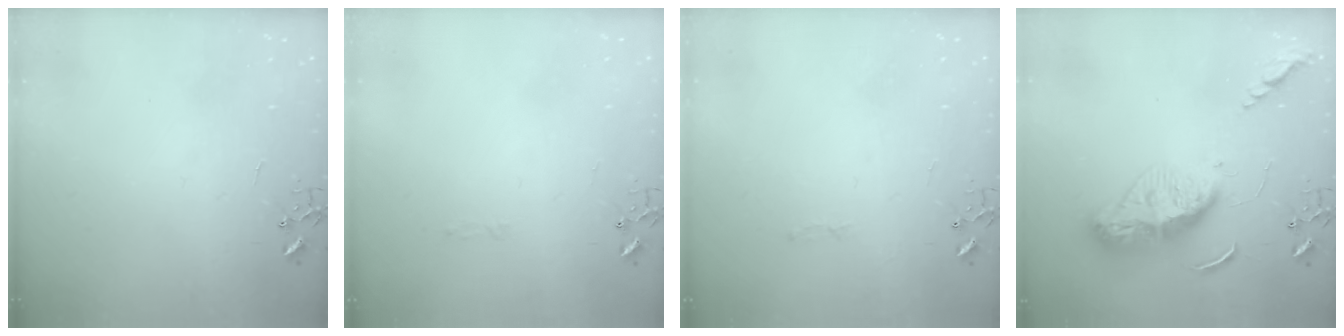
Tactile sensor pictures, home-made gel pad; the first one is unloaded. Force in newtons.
{"total": 2.8, "press": 2.8, "slide": 0.4}
{"total": 2.8, "press": 2.8, "slide": 0.4}
{"total": 14.6, "press": 14.5, "slide": 1.2}